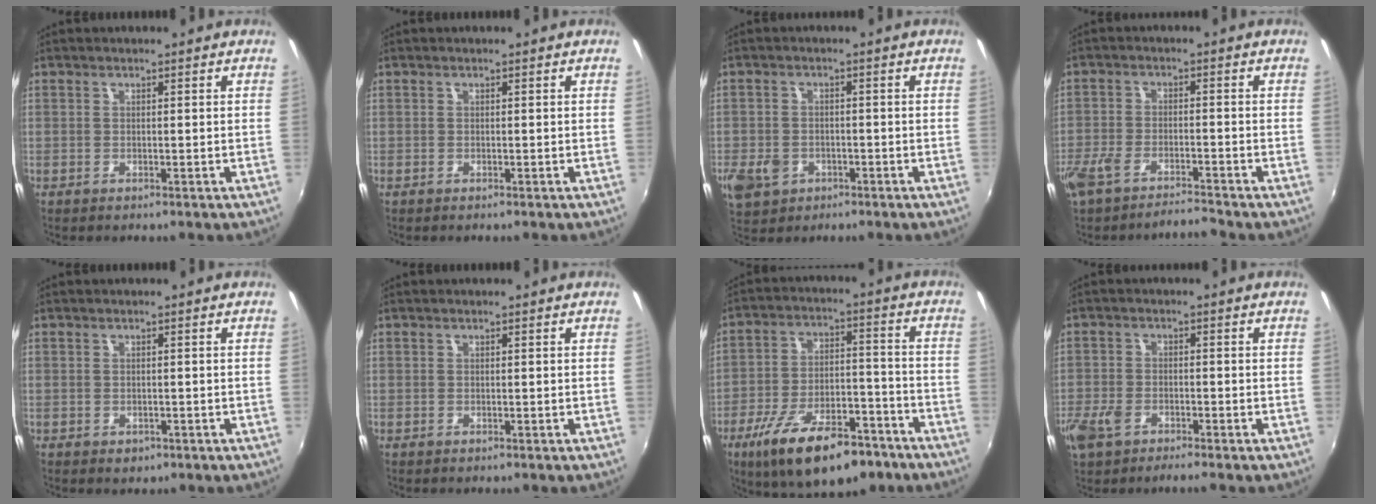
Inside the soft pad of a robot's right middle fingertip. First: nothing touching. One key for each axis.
{"total": 0.0}
{"total": 7.4, "fx": -3.2, "fy": 5.7, "fz": 3.5, "tx": -0.097, "ty": -0.008, "tz": -0.053}
{"total": 7.5, "fx": -6.6, "fy": 1.4, "fz": 3.3, "tx": -0.089, "ty": -0.022, "tz": -0.124}
{"total": 0.6, "fx": -0.2, "fy": 0.6, "fz": 0.2, "tx": 0.000, "ty": -0.004, "tz": -0.004}
{"total": 0.0}
{"total": 19.3, "fx": -12.7, "fy": 7.4, "fz": 12.6, "tx": -0.225, "ty": -0.020, "tz": -0.190}
{"total": 6.5, "fx": -4.3, "fy": 2.8, "fz": 4.0, "tx": -0.107, "ty": -0.016, "tz": -0.086}